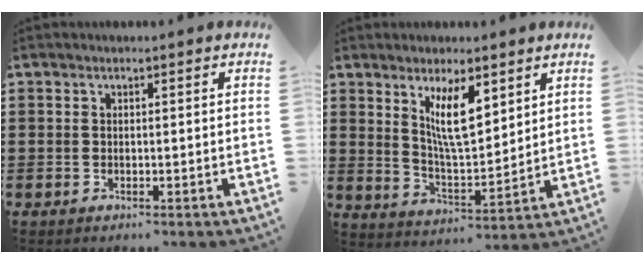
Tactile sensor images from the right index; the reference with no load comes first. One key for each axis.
{"total": 8.2, "fx": 4.1, "fy": 2.5, "fz": 6.6, "tx": -0.130, "ty": -0.007, "tz": 0.072}